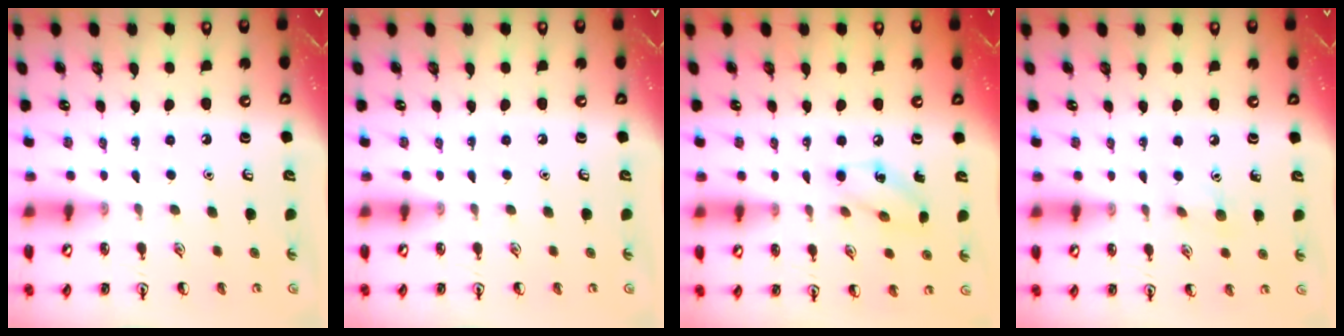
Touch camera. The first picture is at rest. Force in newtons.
{"total": 0.0}
{"total": 7.2, "press": 7.2, "slide": 0.7}
{"total": 6.3, "press": 6.0, "slide": 1.9}